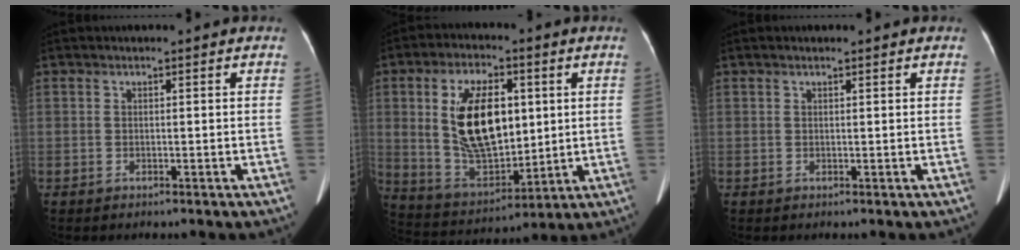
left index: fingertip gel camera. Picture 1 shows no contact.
{"total": 14.8, "force": [2.6, 7.3, 12.6], "torque": [-0.245, 0.007, 0.058]}
{"total": 0.5, "force": [0.3, 0.2, 0.4], "torque": [-0.011, 0.002, 0.006]}